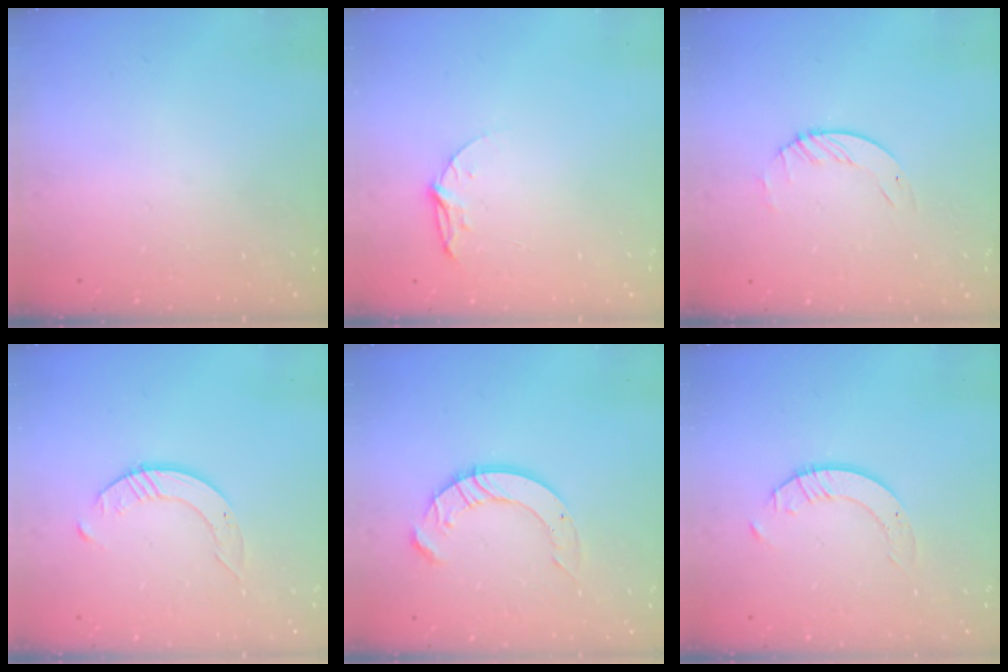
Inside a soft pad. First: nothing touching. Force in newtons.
{"total": 5.3, "press": 5.3, "slide": 0.5}
{"total": 1.6, "press": 1.6, "slide": 0.2}
{"total": 3.4, "press": 3.3, "slide": 0.4}
{"total": 8.3, "press": 8.3, "slide": 0.8}
{"total": 2.0, "press": 2.0, "slide": 0.2}